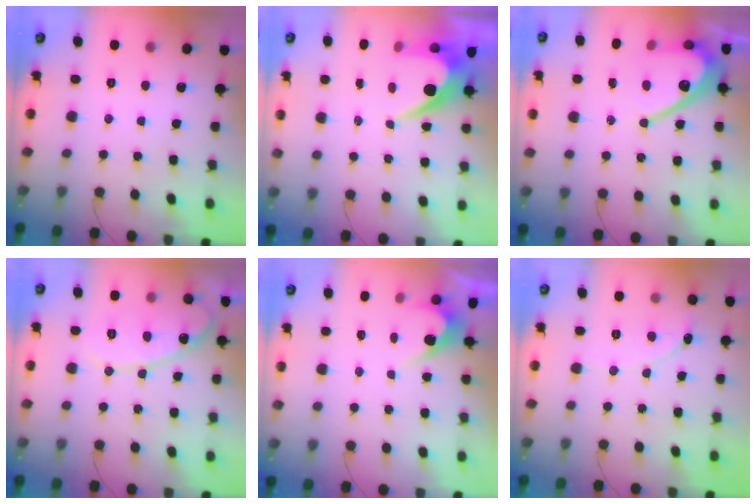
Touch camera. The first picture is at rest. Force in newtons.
{"total": 7.5, "press": 7.5, "slide": 0.4}
{"total": 12.9, "press": 12.9, "slide": 1.0}
{"total": 13.1, "press": 13.1, "slide": 1.3}
{"total": 2.6, "press": 2.6, "slide": 0.1}
{"total": 1.7, "press": 1.7, "slide": 0.1}